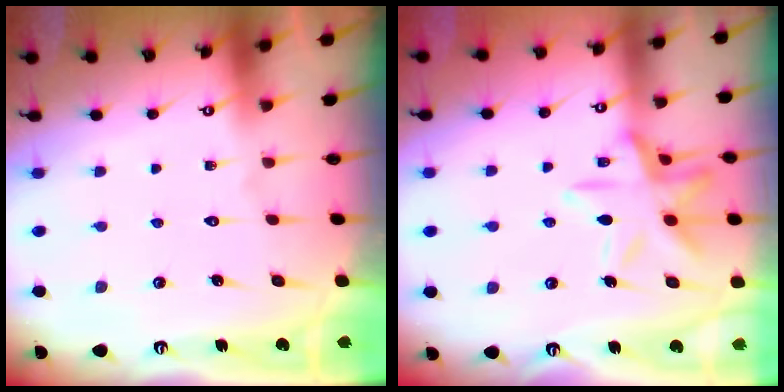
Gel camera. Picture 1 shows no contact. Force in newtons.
{"total": 12.8, "press": 12.7, "slide": 1.0}